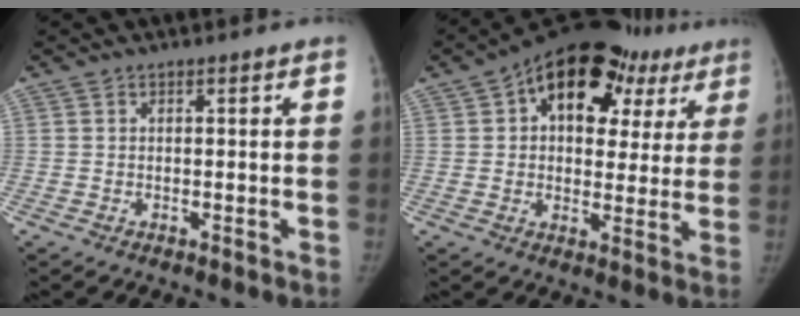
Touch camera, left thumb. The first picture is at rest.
{"total": 21.0, "force": [10.0, 12.8, 13.3], "torque": [-0.136, 0.018, 0.138]}